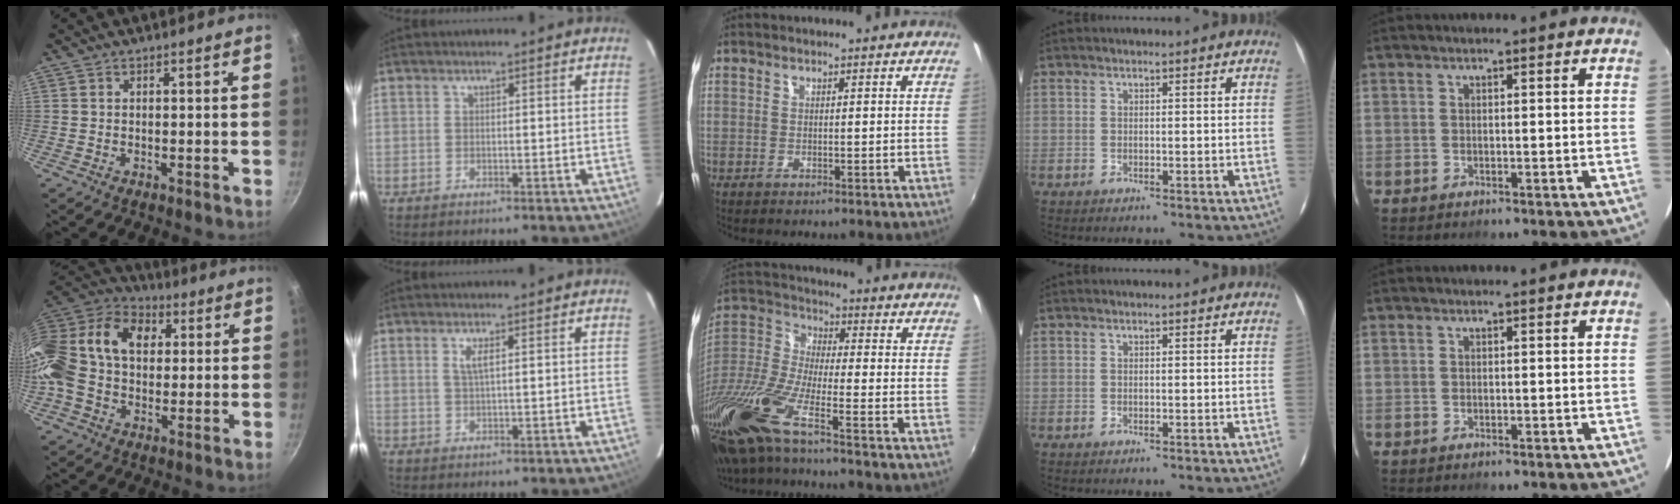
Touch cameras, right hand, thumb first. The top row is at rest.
{"thumb": {"total": 22.6, "force": [2.7, 16.3, 15.4], "torque": [-0.301, 0.050, 0.029]}, "index": {"total": 2.1, "force": [0.9, 0.2, 1.9], "torque": [-0.037, 0.002, 0.017]}, "middle": {"total": 15.6, "force": [-9.8, 2.2, 12.0], "torque": [-0.260, -0.033, -0.205]}}